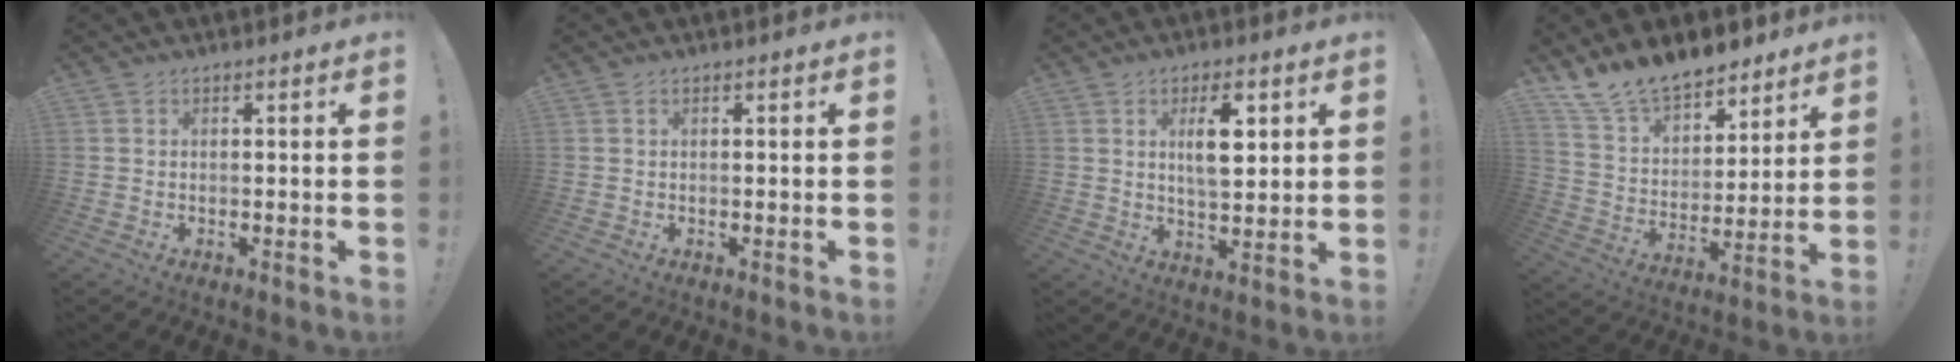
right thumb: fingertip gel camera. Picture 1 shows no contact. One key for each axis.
{"total": 0.0}
{"total": 9.1, "fx": 3.2, "fy": 3.7, "fz": 7.7, "tx": -0.123, "ty": -0.008, "tz": 0.049}
{"total": 14.1, "fx": 12.2, "fy": 6.0, "fz": 3.5, "tx": -0.077, "ty": -0.095, "tz": 0.229}